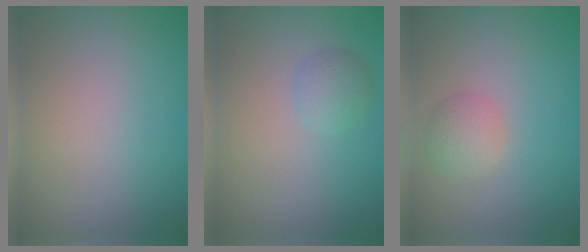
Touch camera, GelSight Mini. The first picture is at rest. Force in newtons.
{"total": 1.8, "press": 1.8, "slide": 0.1}
{"total": 2.2, "press": 2.2, "slide": 0.1}